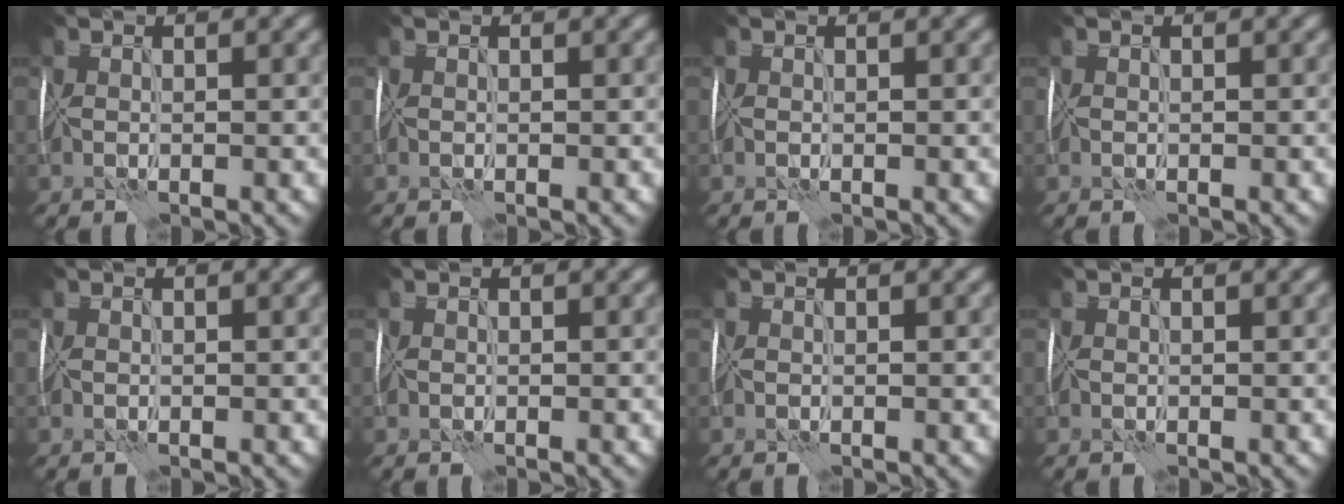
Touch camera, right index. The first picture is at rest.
{"total": 0.0}
{"total": 0.0}
{"total": 0.0}
{"total": 0.0}
{"total": 0.0}
{"total": 0.0}
{"total": 0.0}